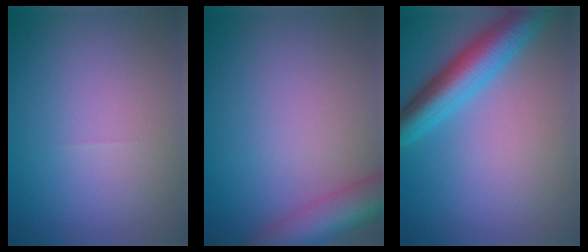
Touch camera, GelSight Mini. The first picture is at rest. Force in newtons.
{"total": 6.4, "press": 6.4, "slide": 0.4}
{"total": 6.1, "press": 6.1, "slide": 0.3}